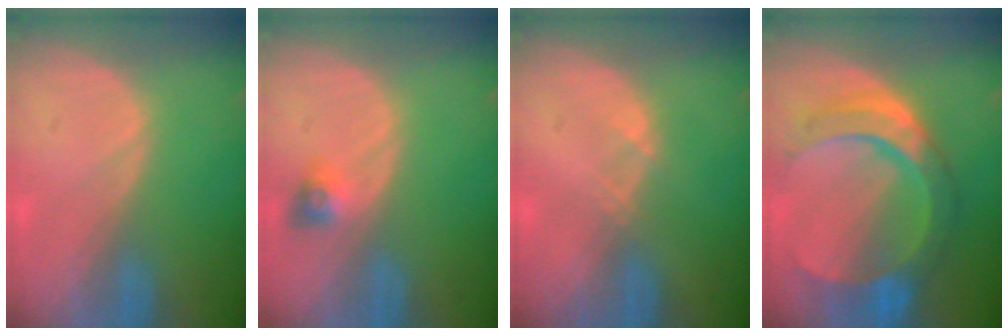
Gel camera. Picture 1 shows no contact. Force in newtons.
{"total": 3.0, "press": 2.7, "slide": 1.3}
{"total": 0.8, "press": 0.8, "slide": 0.1}
{"total": 10.0, "press": 10.0, "slide": 0.9}